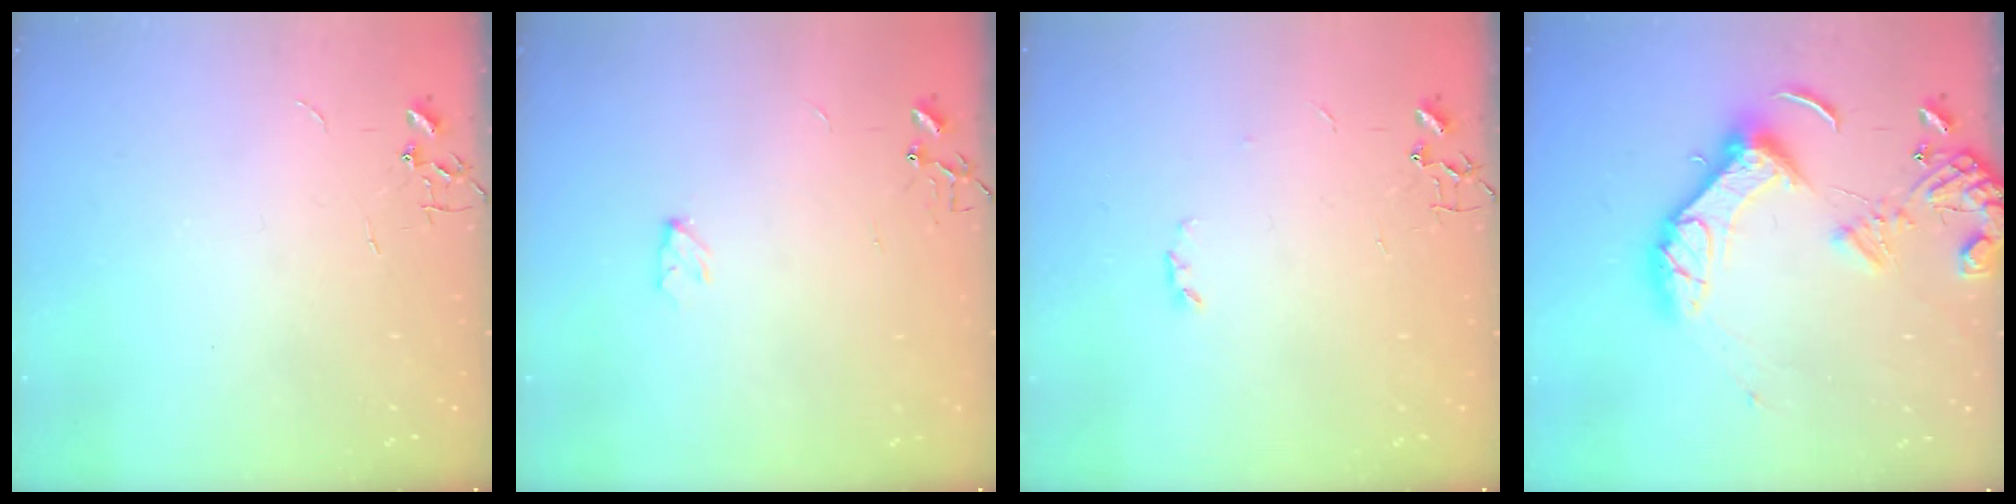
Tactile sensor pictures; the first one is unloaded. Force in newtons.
{"total": 3.7, "press": 3.7, "slide": 0.6}
{"total": 2.8, "press": 2.7, "slide": 0.5}
{"total": 14.1, "press": 13.8, "slide": 2.9}